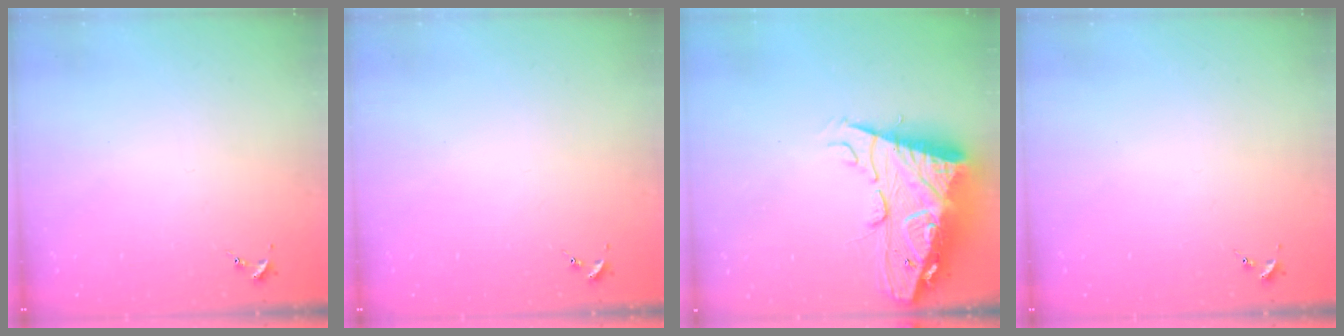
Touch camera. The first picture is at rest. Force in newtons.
{"total": 0.0}
{"total": 17.9, "press": 17.8, "slide": 1.7}
{"total": 0.0}